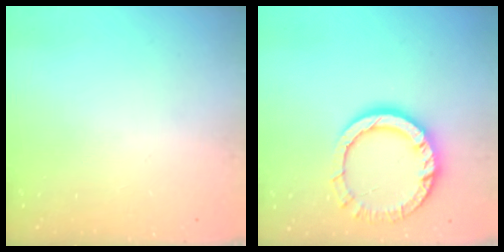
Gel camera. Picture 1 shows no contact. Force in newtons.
{"total": 12.3, "press": 12.2, "slide": 1.3}